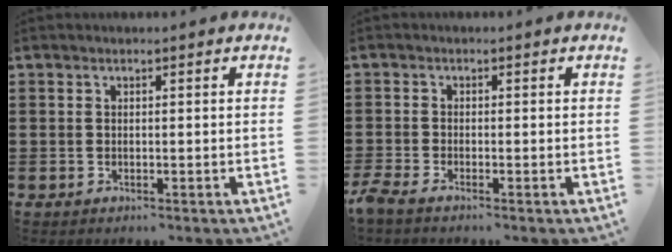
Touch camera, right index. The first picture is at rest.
{"total": 1.8, "force": [-1.5, 0.0, 0.9], "torque": [-0.031, -0.007, -0.035]}